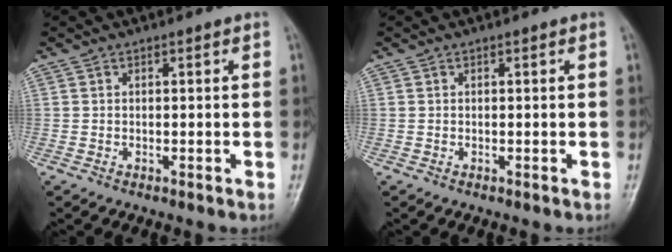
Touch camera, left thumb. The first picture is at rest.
{"total": 0.0}